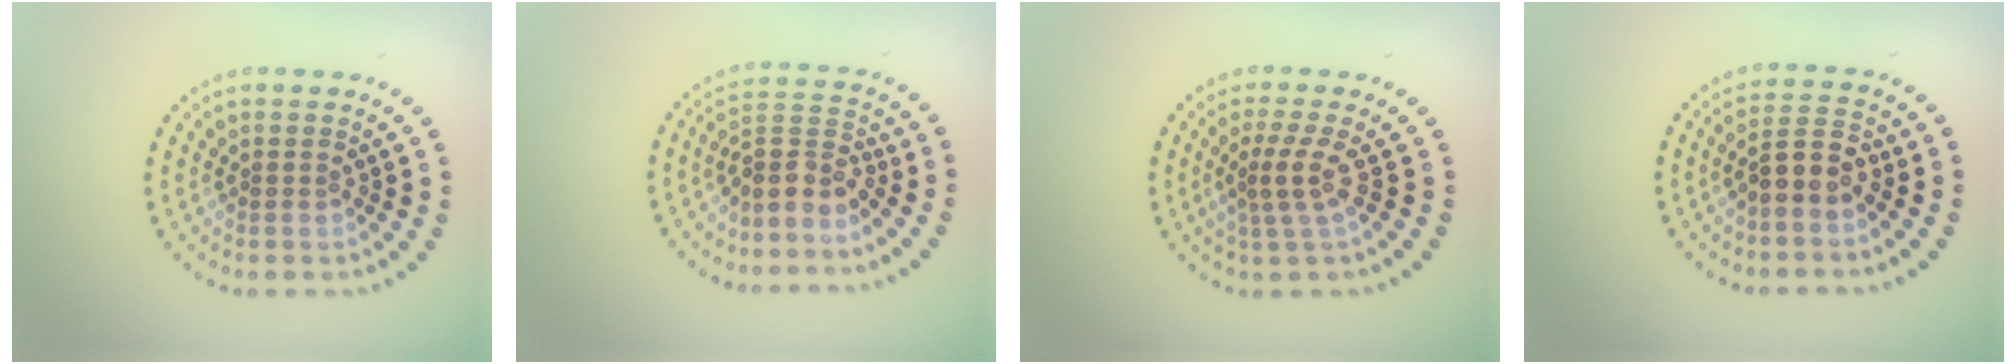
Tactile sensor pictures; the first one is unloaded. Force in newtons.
{"total": 3.3, "press": 2.6, "slide": 2.1}
{"total": 2.6, "press": 1.8, "slide": 1.9}
{"total": 3.0, "press": 2.8, "slide": 1.2}